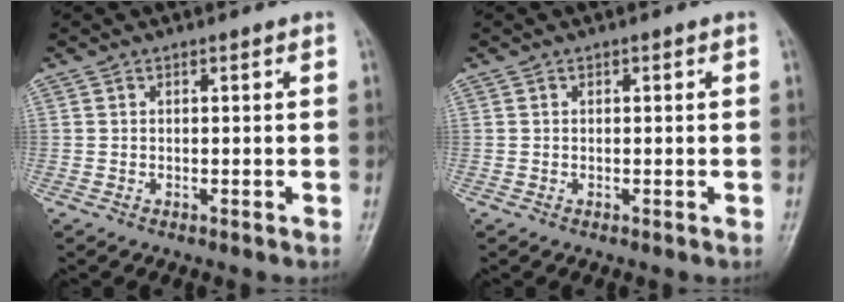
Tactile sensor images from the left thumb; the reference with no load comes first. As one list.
[{"total": 0.0}]